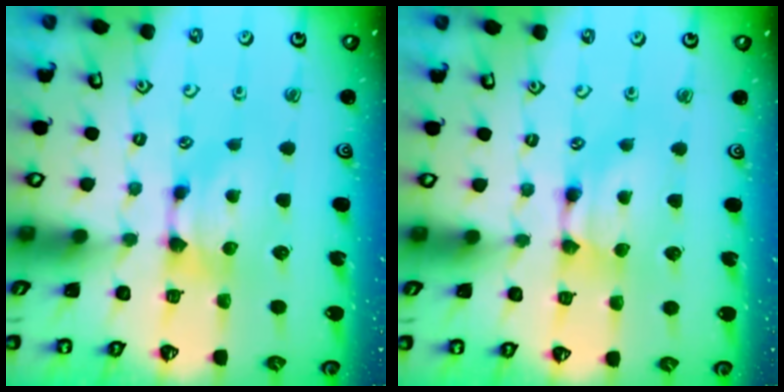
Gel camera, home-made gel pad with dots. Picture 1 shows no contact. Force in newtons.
{"total": 1.5, "press": 1.5, "slide": 0.2}